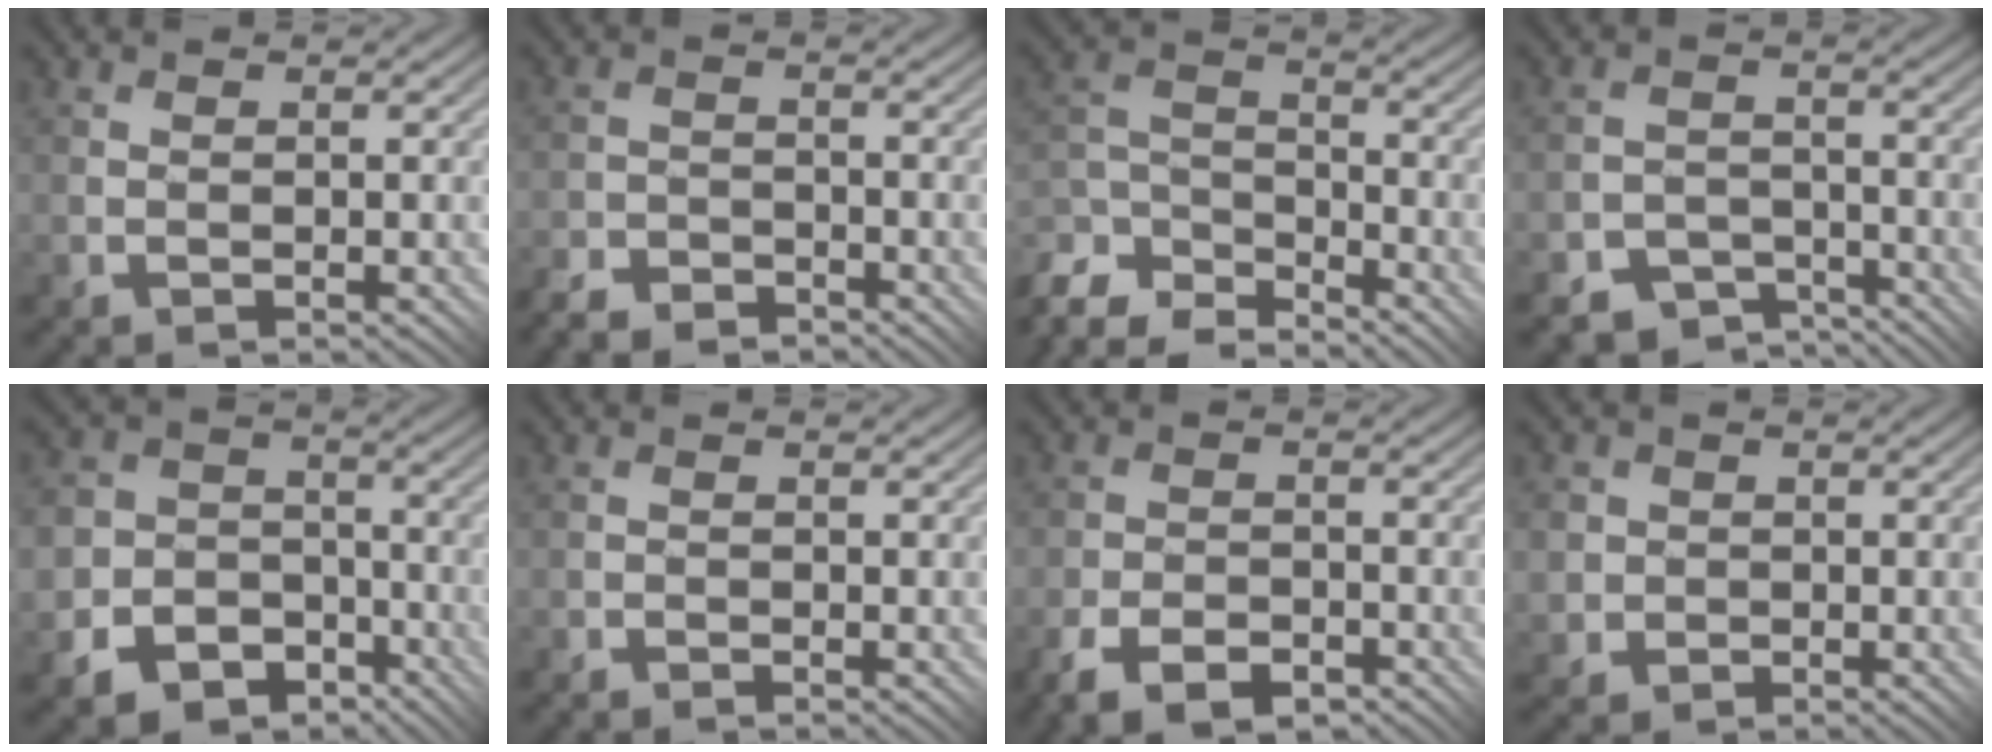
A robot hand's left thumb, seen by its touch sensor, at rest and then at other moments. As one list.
[{"total": 4.2, "force": [-3.8, 1.3, 0.9], "torque": [-0.018, 0.000, -0.077]}, {"total": 10.6, "force": [-8.2, 5.0, 4.3], "torque": [-0.125, -0.018, -0.141]}, {"total": 4.7, "force": [-4.0, 2.3, 1.0], "torque": [-0.009, -0.005, -0.068]}, {"total": 10.8, "force": [-6.2, 8.3, 3.0], "torque": [-0.084, -0.033, -0.117]}, {"total": 0.8, "force": [-0.8, 0.1, 0.0], "torque": [0.002, 0.003, -0.017]}, {"total": 6.0, "force": [-4.0, 2.9, 3.4], "torque": [-0.069, -0.003, -0.072]}, {"total": 4.3, "force": [-0.2, 4.2, 0.5], "torque": [-0.028, 0.011, -0.030]}]